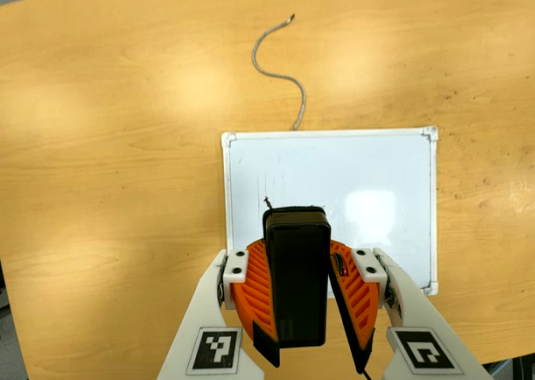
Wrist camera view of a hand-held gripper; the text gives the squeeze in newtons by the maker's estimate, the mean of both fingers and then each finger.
{"total": 9.0, "left": 9.3, "right": 8.7}